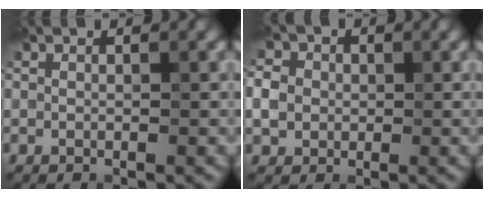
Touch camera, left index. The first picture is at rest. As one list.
[{"total": 3.1, "force": [0.1, 2.8, 1.3], "torque": [-0.026, 0.006, -0.001]}]